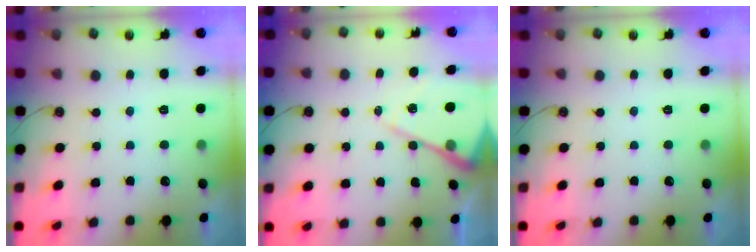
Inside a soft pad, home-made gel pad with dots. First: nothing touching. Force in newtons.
{"total": 12.3, "press": 12.2, "slide": 1.1}
{"total": 0.0}